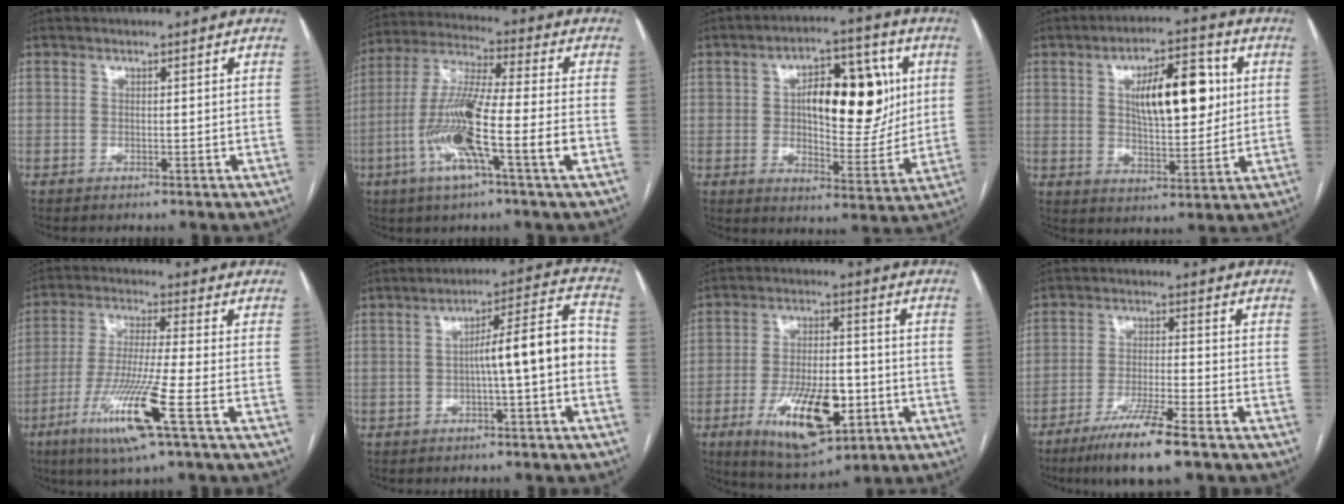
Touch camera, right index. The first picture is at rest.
{"total": 15.1, "force": [-4.8, 0.4, 14.3], "torque": [-0.284, -0.005, -0.095]}
{"total": 16.1, "force": [3.2, 6.9, 14.2], "torque": [-0.204, 0.025, 0.055]}
{"total": 12.6, "force": [2.9, 4.6, 11.4], "torque": [-0.179, 0.017, 0.050]}
{"total": 12.6, "force": [-5.6, -0.5, 11.3], "torque": [-0.231, -0.025, -0.106]}
{"total": 9.1, "force": [-1.6, 0.5, 8.9], "torque": [-0.127, 0.033, -0.026]}
{"total": 14.7, "force": [-5.2, 5.7, 12.5], "torque": [-0.221, -0.005, -0.075]}
{"total": 9.5, "force": [-6.6, 0.1, 6.9], "torque": [-0.127, -0.026, -0.118]}